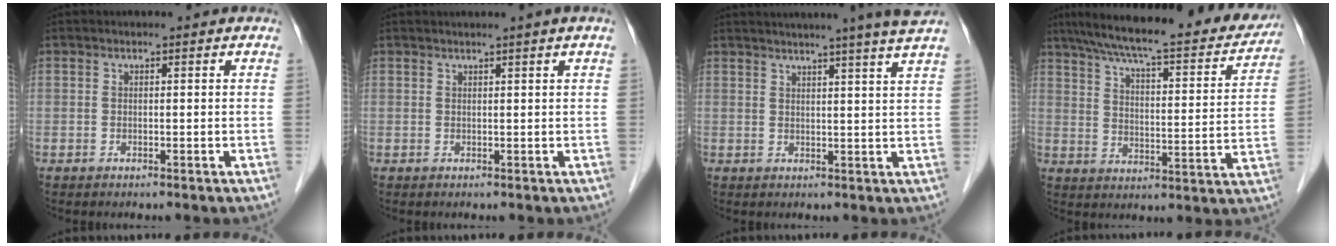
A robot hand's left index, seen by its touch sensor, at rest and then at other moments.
{"total": 1.4, "force": [1.0, -0.6, 0.9], "torque": [-0.021, -0.004, 0.024]}
{"total": 11.9, "force": [10.0, -1.8, 6.1], "torque": [-0.093, -0.013, 0.109]}
{"total": 25.9, "force": [22.1, 4.2, 12.8], "torque": [-0.206, -0.016, 0.290]}